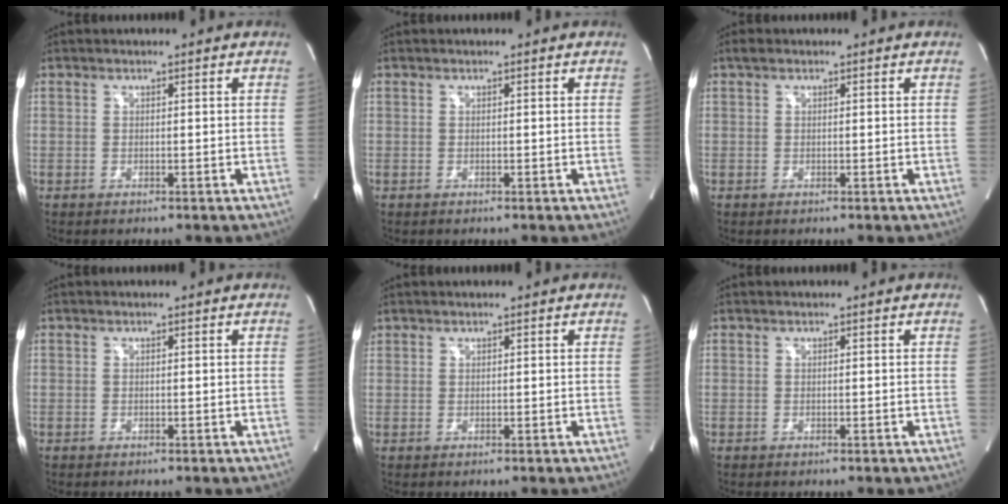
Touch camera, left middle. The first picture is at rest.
{"total": 0.0}
{"total": 0.9, "force": [0.6, 0.4, 0.5], "torque": [-0.016, 0.015, 0.009]}
{"total": 0.0}
{"total": 0.6, "force": [0.6, 0.3, 0.0], "torque": [-0.004, 0.006, 0.011]}
{"total": 0.0}